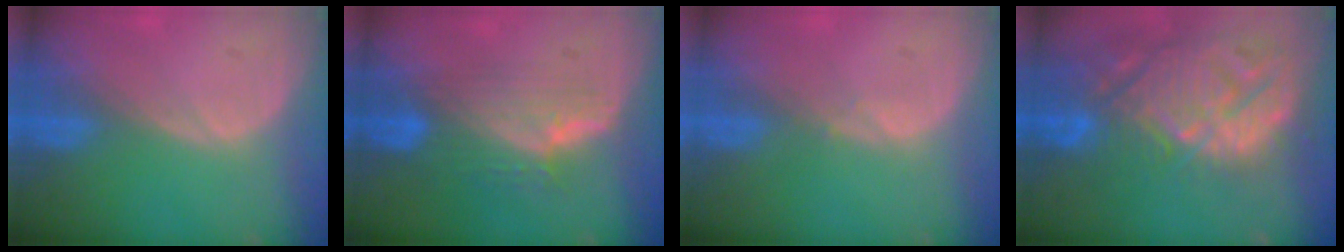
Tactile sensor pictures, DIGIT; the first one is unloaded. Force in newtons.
{"total": 7.5, "press": 6.9, "slide": 3.0}
{"total": 0.5, "press": 0.5, "slide": 0.2}
{"total": 14.9, "press": 12.8, "slide": 7.7}